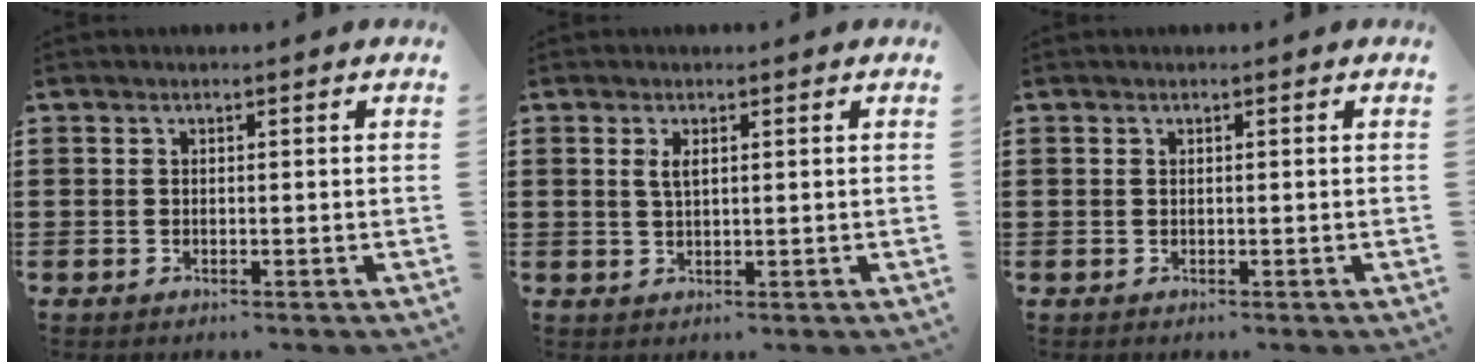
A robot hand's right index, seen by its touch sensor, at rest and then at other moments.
{"total": 2.0, "force": [0.7, 0.6, 1.7], "torque": [-0.036, 0.004, 0.011]}
{"total": 0.0}